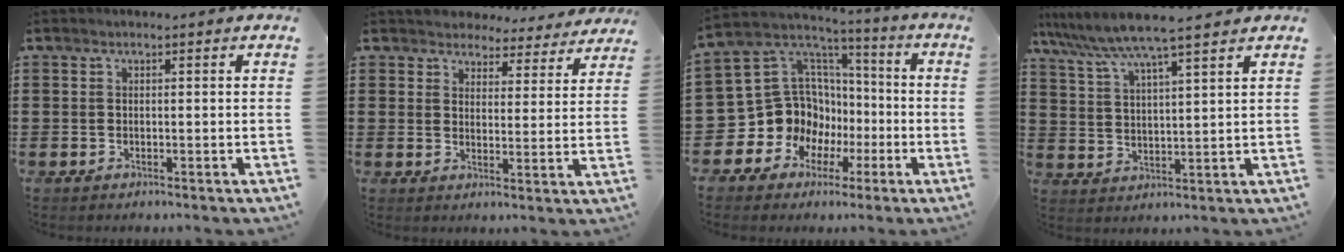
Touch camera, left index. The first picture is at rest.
{"total": 4.3, "force": [4.1, 1.1, -0.1], "torque": [-0.012, -0.024, 0.070]}
{"total": 12.4, "force": [-2.3, 11.6, 3.7], "torque": [-0.124, -0.025, -0.029]}
{"total": 6.7, "force": [5.8, -0.2, 3.4], "torque": [-0.087, -0.028, 0.097]}